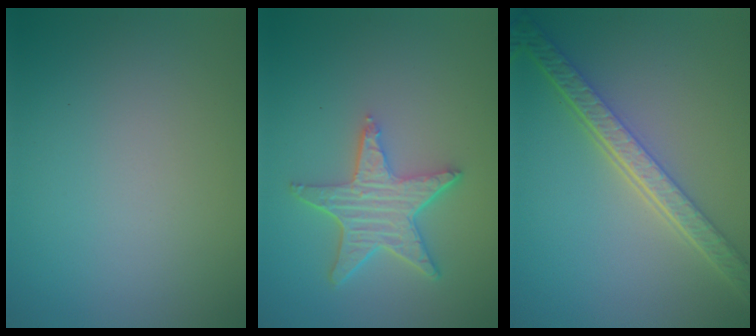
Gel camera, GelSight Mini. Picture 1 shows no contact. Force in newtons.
{"total": 5.1, "press": 4.0, "slide": 3.1}
{"total": 5.7, "press": 4.3, "slide": 3.7}